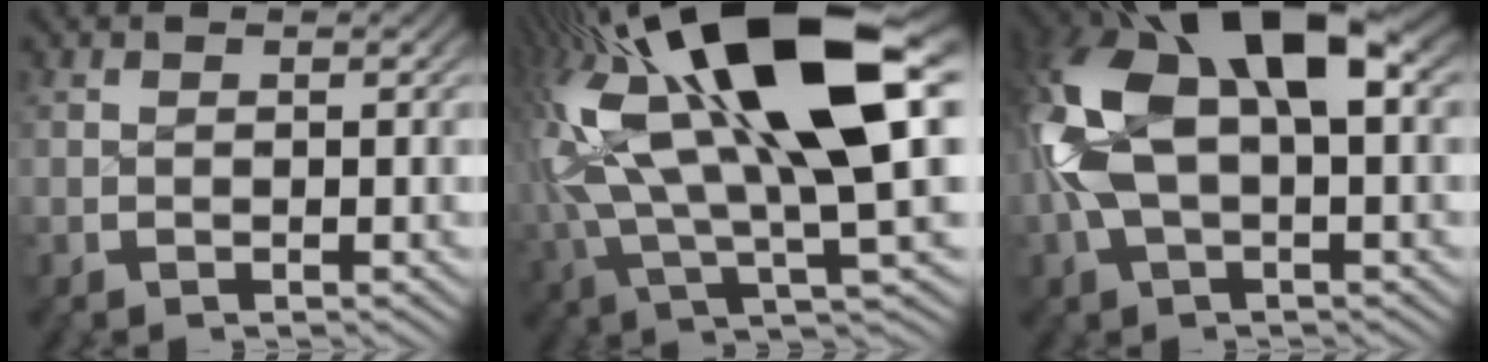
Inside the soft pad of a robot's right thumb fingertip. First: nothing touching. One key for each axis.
{"total": 18.3, "fx": 1.8, "fy": 8.7, "fz": 16.0, "tx": -0.318, "ty": -0.007, "tz": 0.032}
{"total": 13.4, "fx": 1.2, "fy": 8.0, "fz": 10.7, "tx": -0.244, "ty": 0.004, "tz": 0.017}